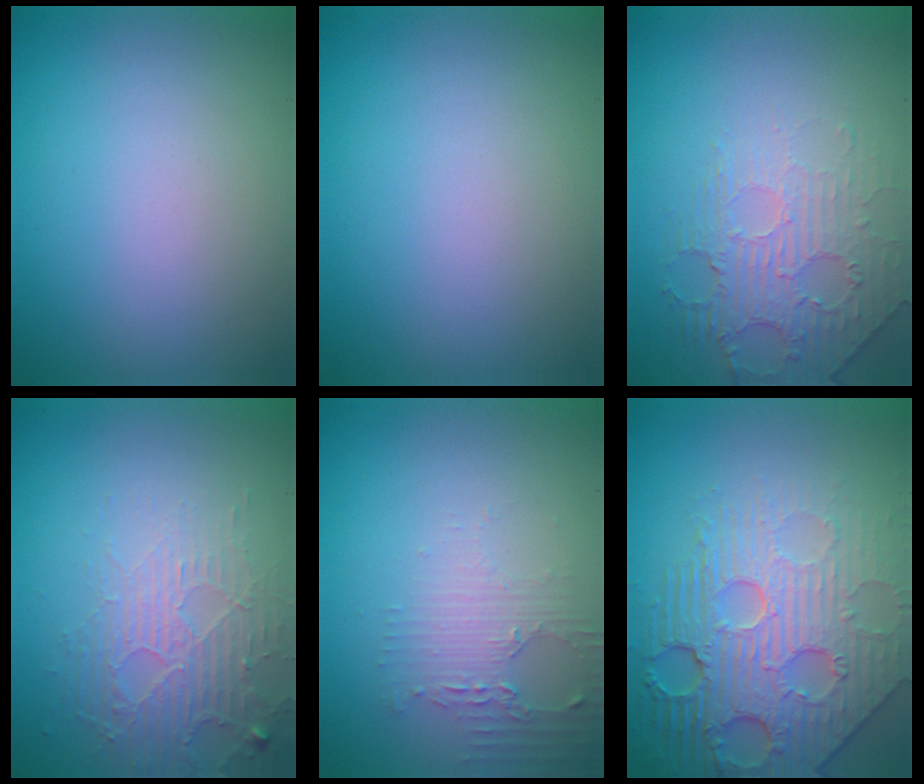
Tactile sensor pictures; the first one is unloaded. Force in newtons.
{"total": 0.0}
{"total": 2.5, "press": 1.9, "slide": 1.6}
{"total": 3.8, "press": 3.3, "slide": 1.9}
{"total": 2.2, "press": 2.1, "slide": 0.6}
{"total": 7.7, "press": 5.9, "slide": 4.9}